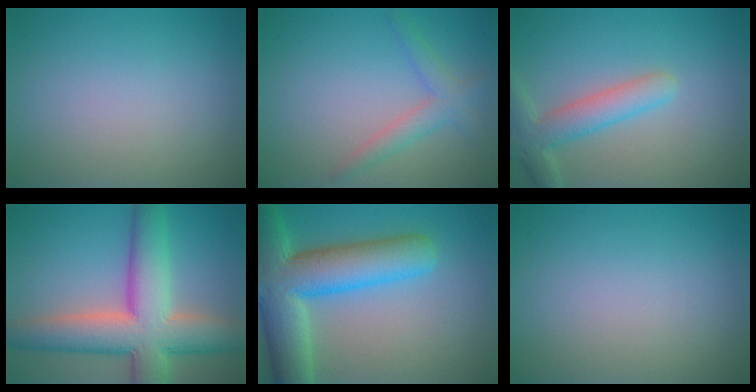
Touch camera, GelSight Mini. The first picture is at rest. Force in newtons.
{"total": 2.4, "press": 2.4, "slide": 0.2}
{"total": 3.9, "press": 3.9, "slide": 0.3}
{"total": 10.4, "press": 10.4, "slide": 0.7}
{"total": 11.3, "press": 11.2, "slide": 0.6}
{"total": 0.0}